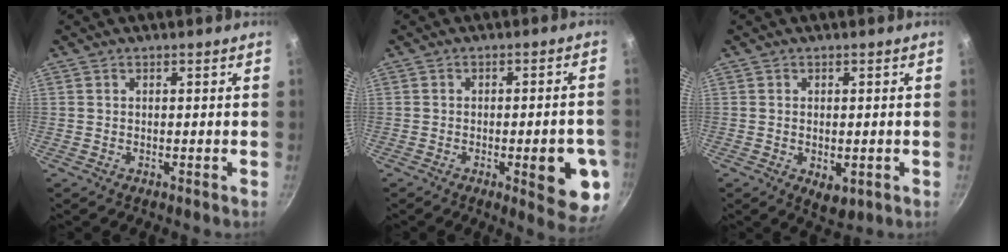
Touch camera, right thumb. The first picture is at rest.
{"total": 11.4, "force": [-3.2, 3.2, 10.4], "torque": [-0.104, 0.010, -0.037]}
{"total": 4.2, "force": [-1.0, 2.4, 3.4], "torque": [-0.045, -0.011, -0.008]}